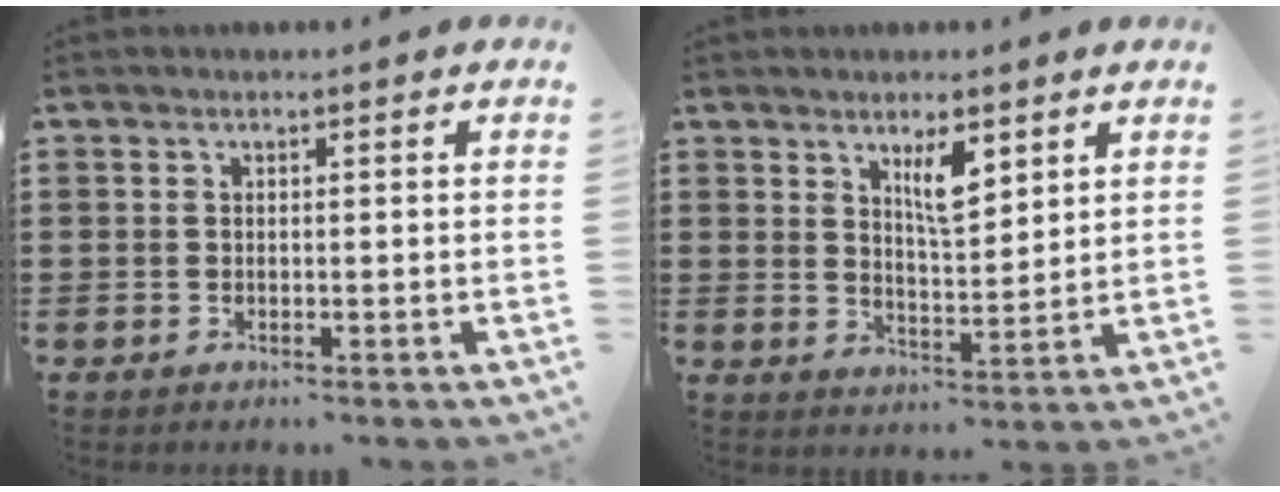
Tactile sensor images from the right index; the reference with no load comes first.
{"total": 5.4, "force": [3.1, 1.7, 4.1], "torque": [-0.071, -0.003, 0.050]}